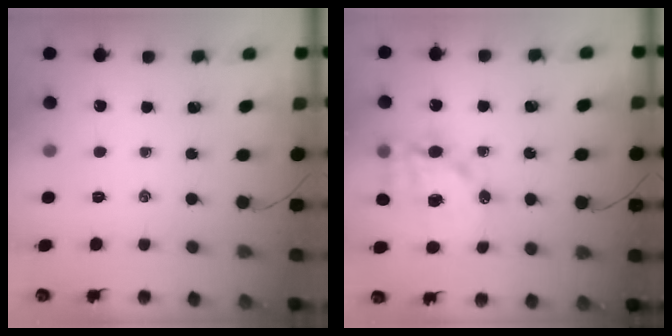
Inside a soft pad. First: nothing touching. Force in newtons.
{"total": 13.9, "press": 13.6, "slide": 2.9}